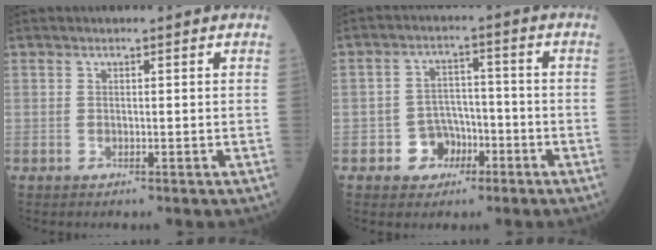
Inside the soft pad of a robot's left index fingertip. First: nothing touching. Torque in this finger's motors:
{"motor_torque": [0.56, 0.06, 0.19, 0.01]}